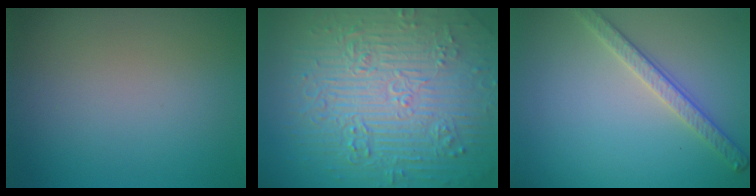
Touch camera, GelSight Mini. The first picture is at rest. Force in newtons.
{"total": 11.1, "press": 7.4, "slide": 8.3}
{"total": 2.8, "press": 2.7, "slide": 0.8}